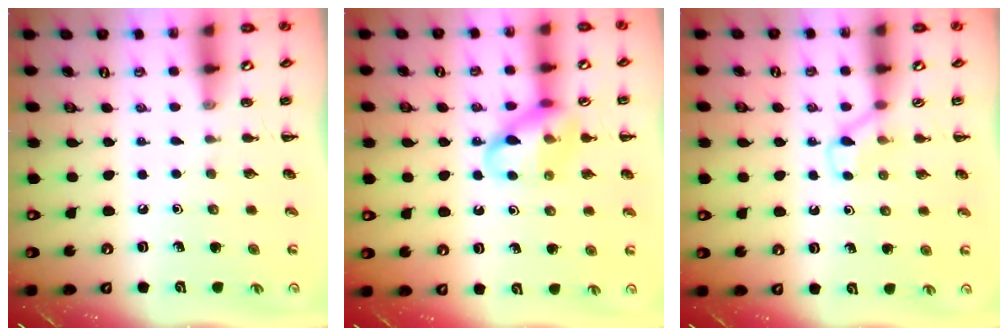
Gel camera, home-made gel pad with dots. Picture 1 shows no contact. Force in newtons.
{"total": 12.5, "press": 12.3, "slide": 2.1}
{"total": 3.5, "press": 3.3, "slide": 1.4}